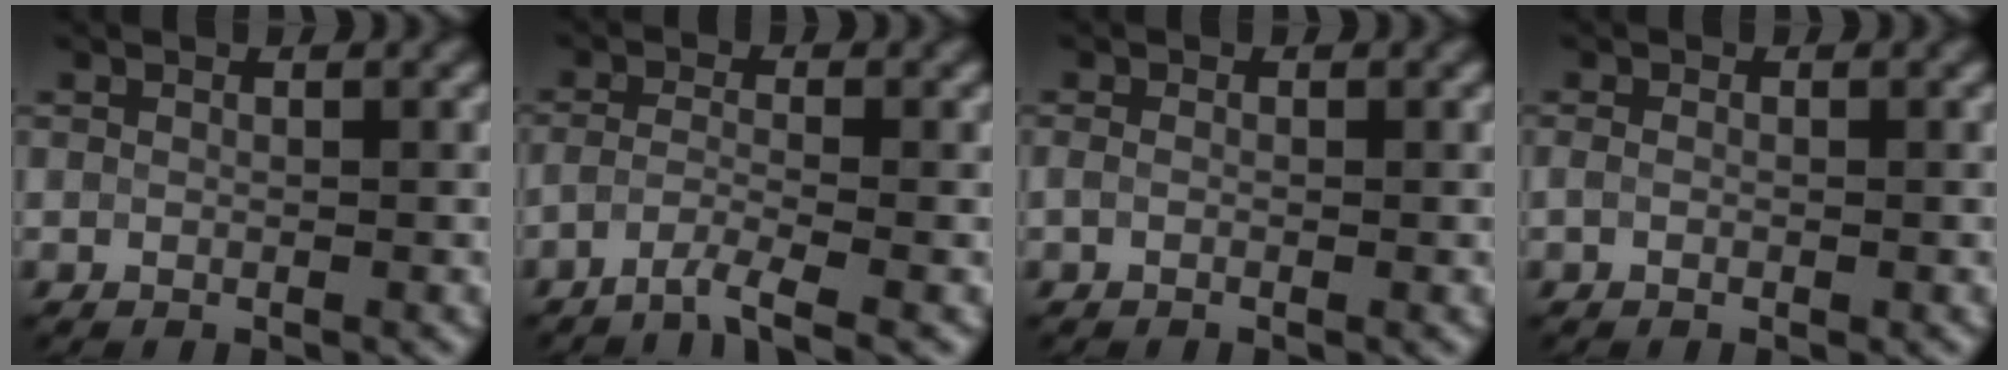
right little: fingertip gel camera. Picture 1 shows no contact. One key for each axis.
{"total": 2.7, "fx": -2.4, "fy": 0.0, "fz": 1.4, "tx": -0.021, "ty": 0.003, "tz": -0.053}
{"total": 1.0, "fx": -0.4, "fy": 0.3, "fz": 0.8, "tx": -0.006, "ty": 0.001, "tz": -0.004}
{"total": 1.2, "fx": -0.6, "fy": 0.3, "fz": 1.0, "tx": -0.006, "ty": 0.001, "tz": -0.004}